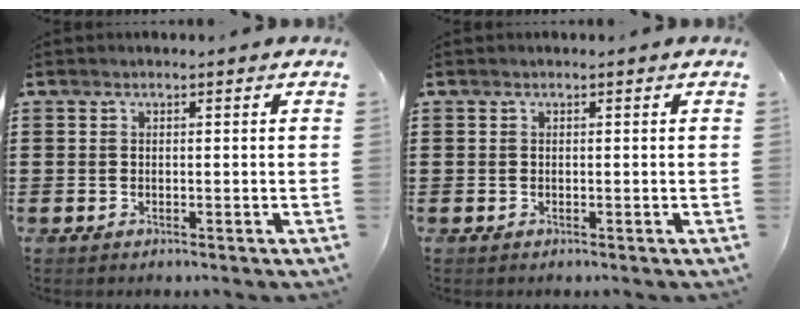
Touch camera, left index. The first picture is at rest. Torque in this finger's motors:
{"motor_torque": [0.00, 0.00, -0.02, 0.00]}